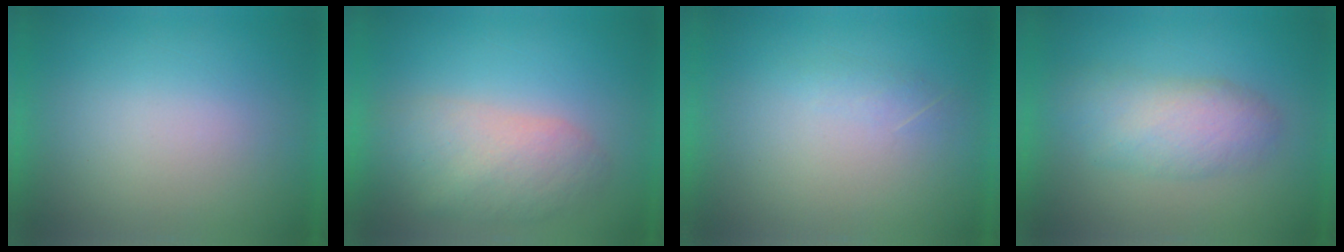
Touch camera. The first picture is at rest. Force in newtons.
{"total": 5.4}
{"total": 1.3}
{"total": 4.3}